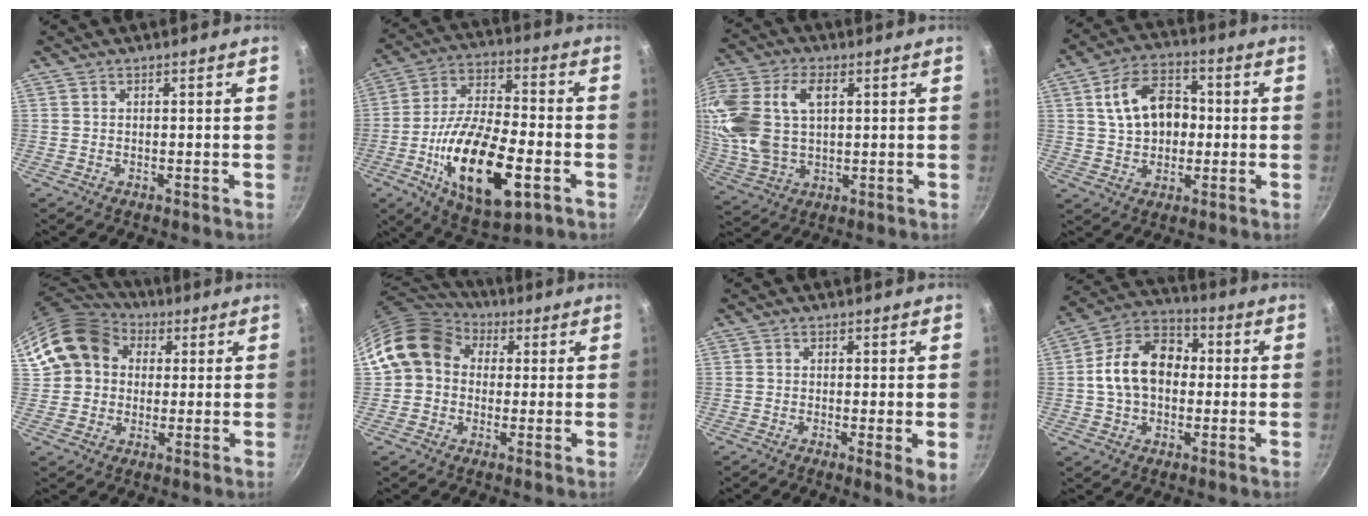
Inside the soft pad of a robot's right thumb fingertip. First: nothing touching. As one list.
[{"total": 22.2, "force": [-7.1, 9.6, 18.7], "torque": [-0.320, 0.022, -0.120]}, {"total": 19.1, "force": [4.6, 12.3, 13.9], "torque": [-0.301, 0.005, 0.092]}, {"total": 12.5, "force": [1.3, 8.9, 8.7], "torque": [-0.120, 0.021, 0.016]}, {"total": 14.4, "force": [3.8, 12.1, 6.9], "torque": [-0.100, 0.027, 0.058]}, {"total": 13.3, "force": [2.7, 11.0, 6.8], "torque": [-0.098, 0.029, 0.031]}, {"total": 4.2, "force": [-0.4, 0.7, 4.1], "torque": [-0.061, -0.016, -0.008]}, {"total": 13.8, "force": [0.1, 10.1, 9.4], "torque": [-0.128, 0.035, -0.016]}]